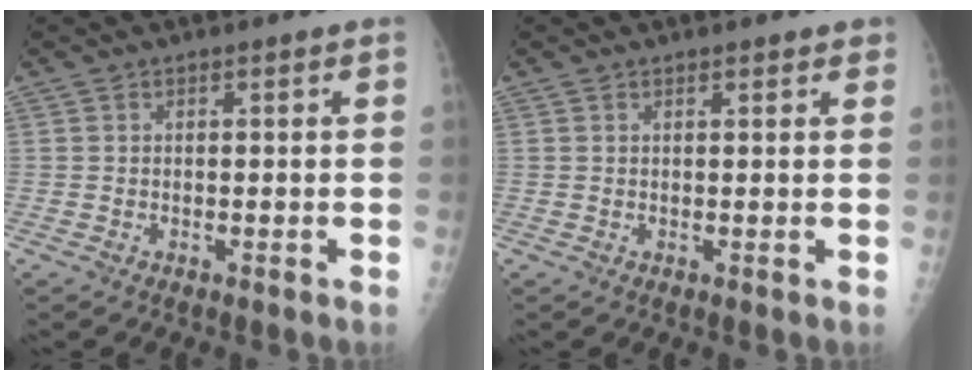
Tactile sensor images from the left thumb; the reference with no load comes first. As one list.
[{"total": 1.5, "force": [1.2, 0.6, 0.7], "torque": [-0.002, -0.003, 0.012]}]